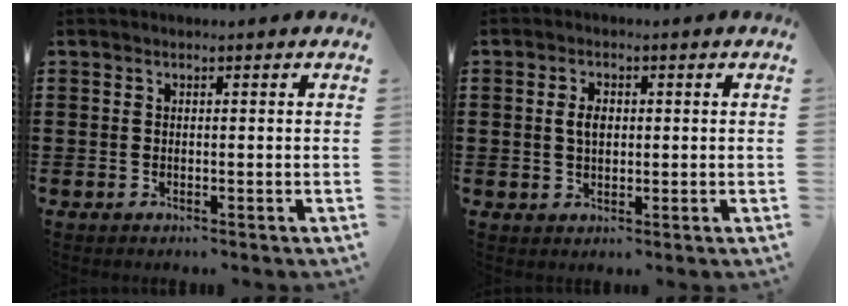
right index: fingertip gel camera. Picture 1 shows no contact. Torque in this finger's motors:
{"motor_torque": [0.14, 0.06, 0.10, 0.08]}